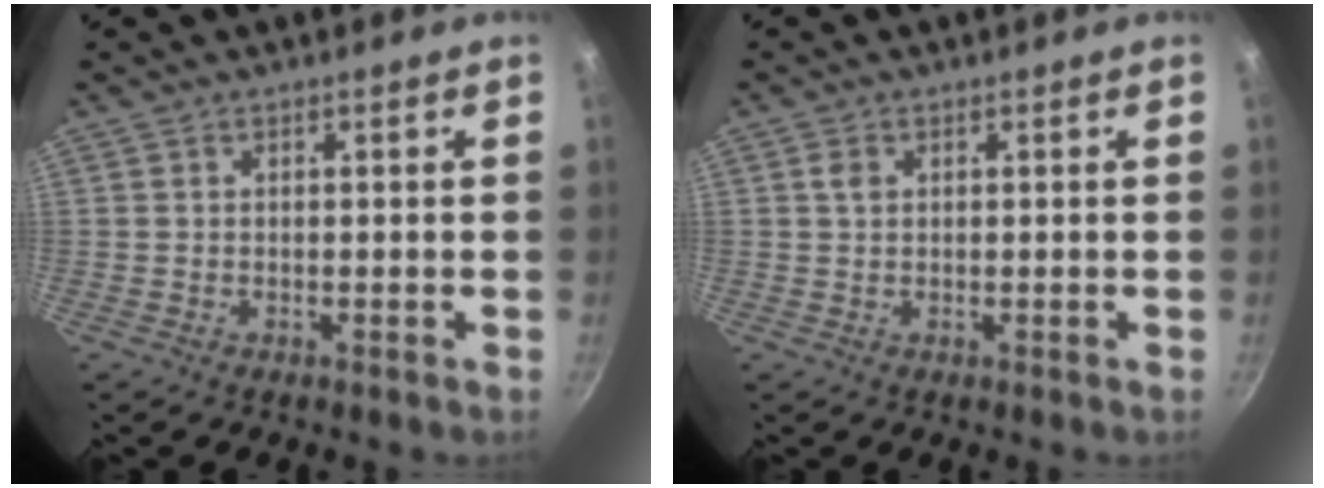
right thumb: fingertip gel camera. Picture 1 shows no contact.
{"total": 1.7, "force": [0.6, 1.2, 1.0], "torque": [-0.016, 0.000, 0.010]}